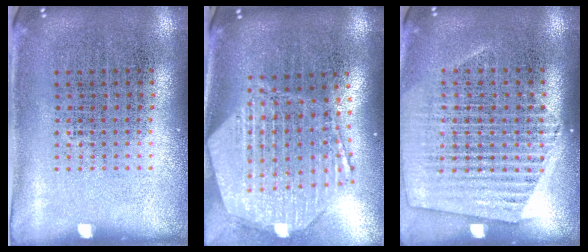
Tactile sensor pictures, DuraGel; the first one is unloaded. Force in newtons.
{"total": 2.9, "press": 2.3, "slide": 1.8}
{"total": 1.5, "press": 1.4, "slide": 0.5}